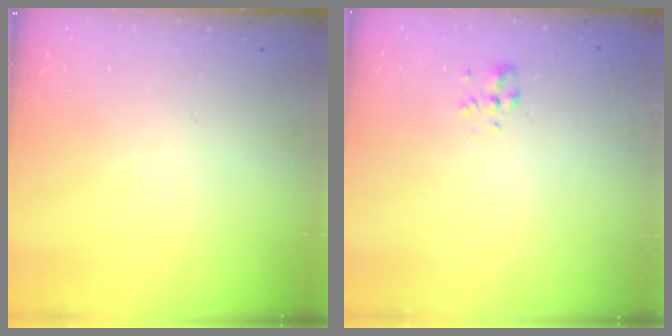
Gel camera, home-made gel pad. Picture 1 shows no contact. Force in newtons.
{"total": 1.4, "press": 1.2, "slide": 0.7}